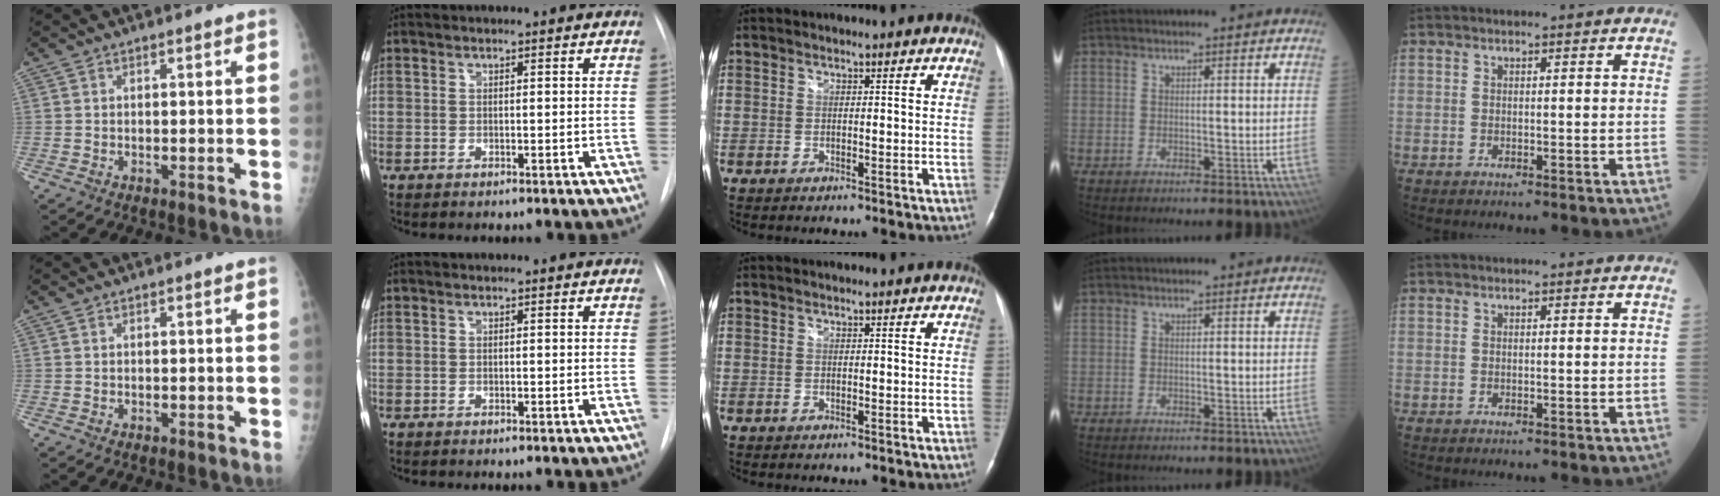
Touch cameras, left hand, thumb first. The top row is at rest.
{}